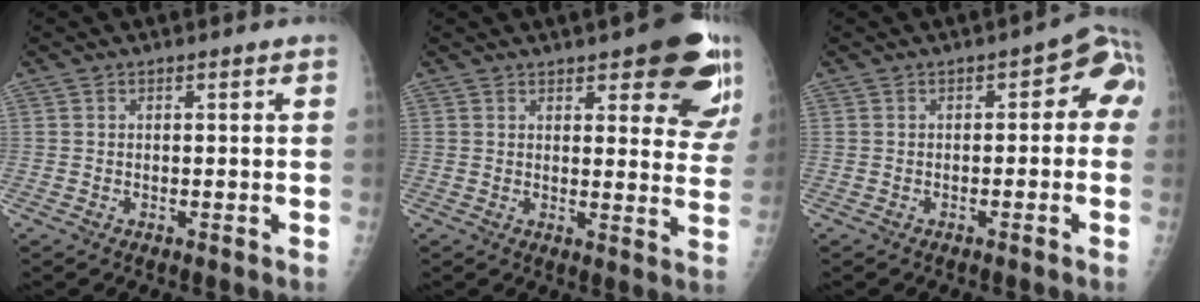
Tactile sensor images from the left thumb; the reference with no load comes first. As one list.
[{"total": 14.7, "force": [8.4, 5.0, 11.0], "torque": [-0.089, -0.043, 0.094]}, {"total": 5.9, "force": [-1.1, 3.5, 4.7], "torque": [-0.024, 0.039, -0.024]}]